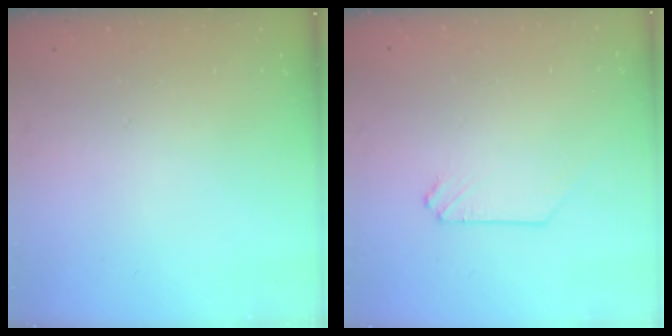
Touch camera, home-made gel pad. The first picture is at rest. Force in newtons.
{"total": 0.0}